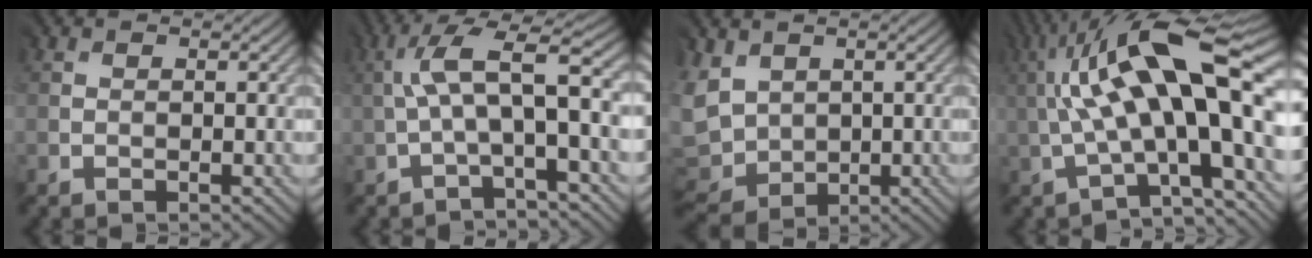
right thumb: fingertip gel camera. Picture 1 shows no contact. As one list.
[{"total": 6.7, "force": [-0.6, 1.0, 6.6], "torque": [-0.120, 0.026, -0.017]}, {"total": 5.6, "force": [1.2, 5.1, 2.0], "torque": [-0.099, -0.006, 0.020]}, {"total": 14.0, "force": [1.5, 3.4, 13.5], "torque": [-0.238, 0.031, 0.026]}]